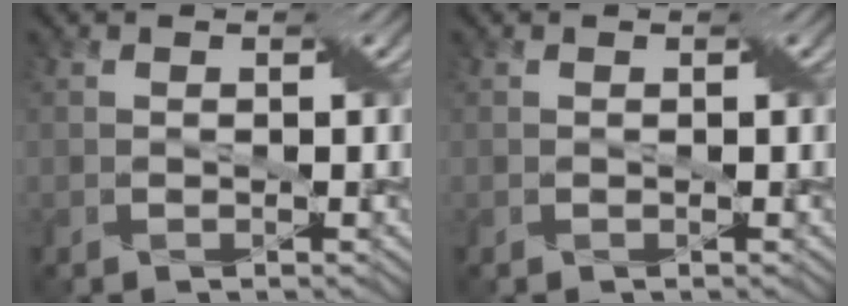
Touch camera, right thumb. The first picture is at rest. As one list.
[{"total": 0.0}]